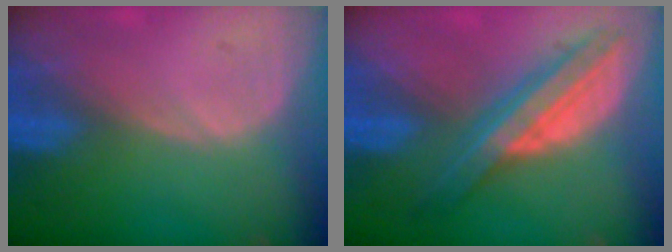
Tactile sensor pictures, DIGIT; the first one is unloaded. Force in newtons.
{"total": 8.1, "press": 8.0, "slide": 0.5}